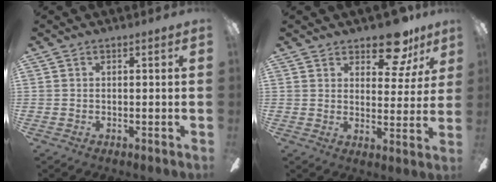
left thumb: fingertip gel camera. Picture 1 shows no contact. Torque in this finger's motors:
{"motor_torque": [1.10, 0.51, 0.62, -0.58, 0.00]}